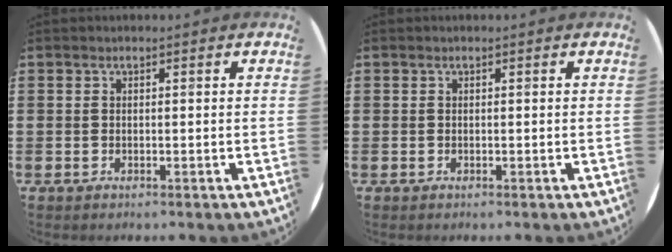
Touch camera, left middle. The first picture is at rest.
{"total": 0.0}